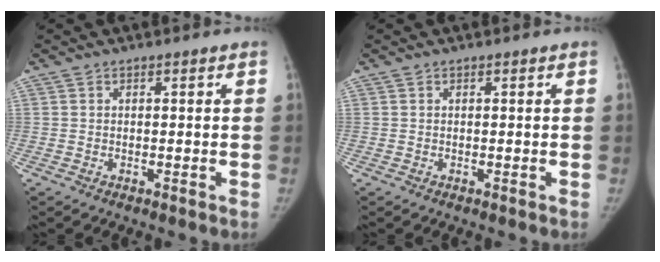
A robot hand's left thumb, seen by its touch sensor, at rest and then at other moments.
{"total": 0.0}